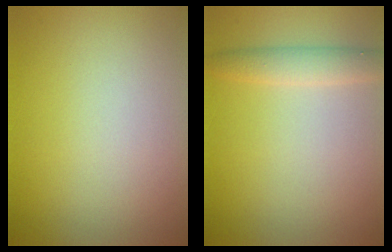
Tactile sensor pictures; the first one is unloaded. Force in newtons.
{"total": 2.1, "press": 2.1, "slide": 0.1}